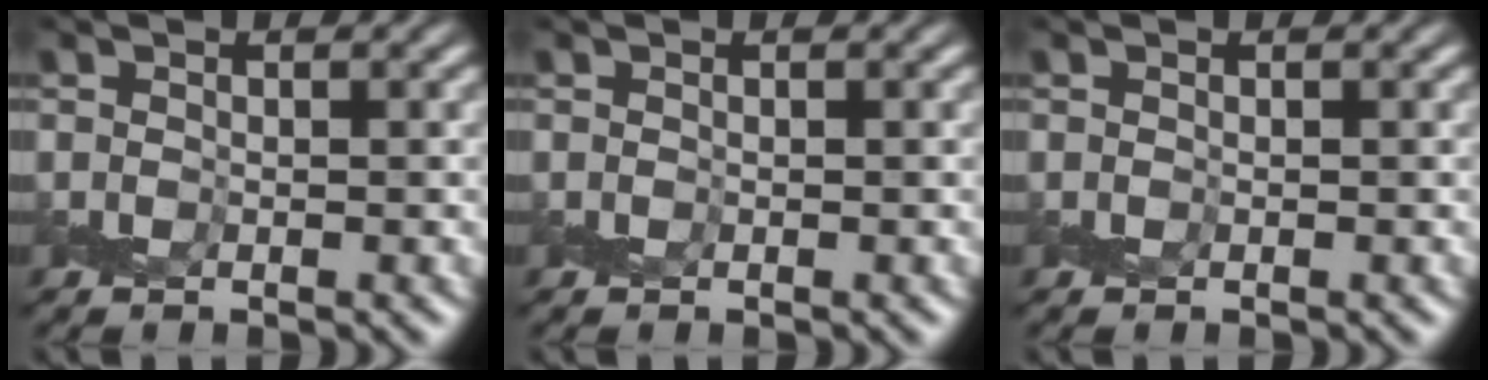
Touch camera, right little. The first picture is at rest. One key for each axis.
{"total": 0.0}
{"total": 0.0}